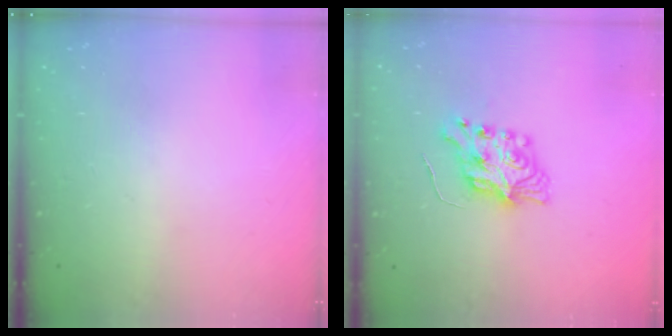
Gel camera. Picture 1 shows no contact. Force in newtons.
{"total": 8.0, "press": 7.9, "slide": 0.3}